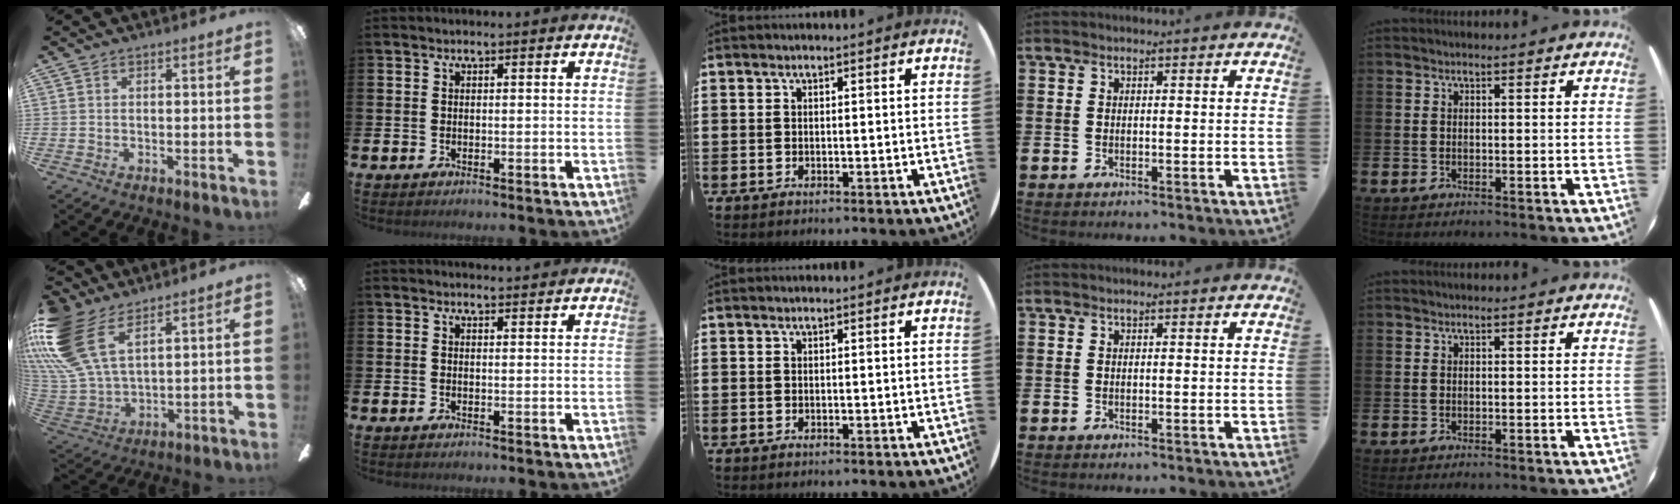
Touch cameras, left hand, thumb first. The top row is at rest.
{"thumb": {"total": 21.4, "force": [11.3, 11.7, 13.9], "torque": [-0.325, -0.048, 0.210]}, "index": {"total": 1.7, "force": [1.7, 0.1, -0.1], "torque": [0.013, -0.011, 0.029]}}